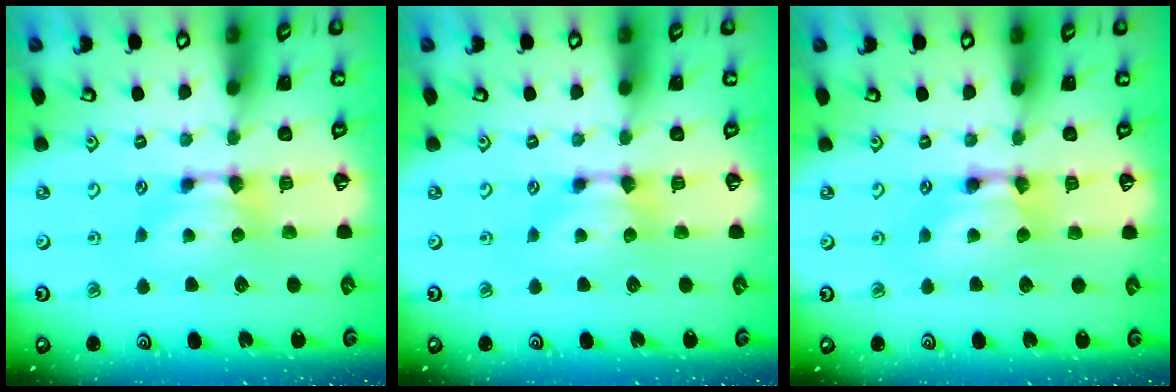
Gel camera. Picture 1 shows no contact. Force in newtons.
{"total": 0.0}
{"total": 2.1, "press": 2.1, "slide": 0.1}